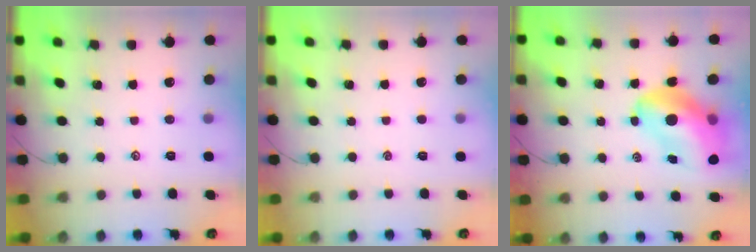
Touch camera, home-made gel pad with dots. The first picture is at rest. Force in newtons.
{"total": 0.0}
{"total": 15.9, "press": 15.2, "slide": 4.7}